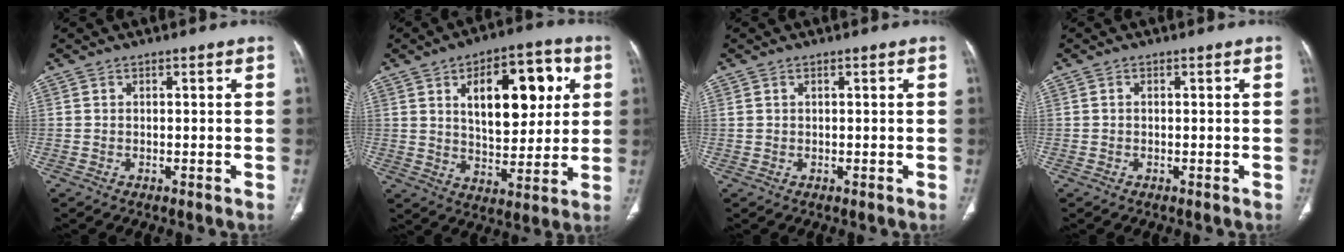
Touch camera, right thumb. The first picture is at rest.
{"total": 17.6, "force": [5.4, 9.2, 14.0], "torque": [-0.156, -0.005, 0.086]}
{"total": 0.8, "force": [0.4, 0.4, 0.5], "torque": [-0.012, 0.009, 0.011]}
{"total": 0.0}